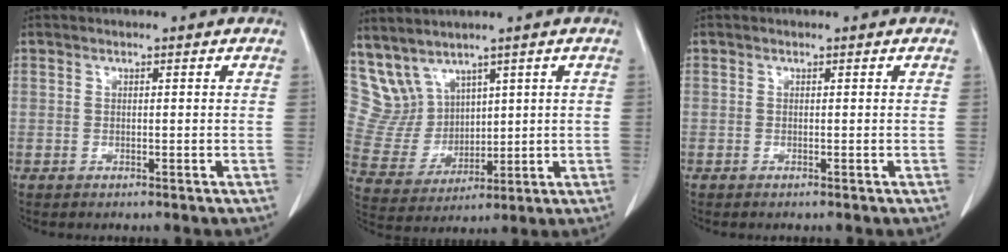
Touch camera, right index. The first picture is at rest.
{"total": 7.7, "force": [6.0, 4.7, 1.2], "torque": [-0.044, 0.021, 0.146]}
{"total": 0.0}